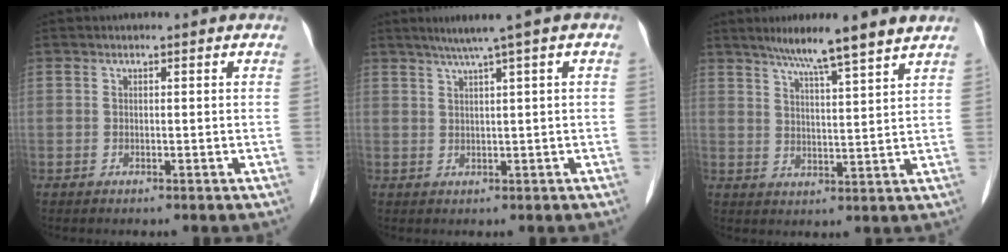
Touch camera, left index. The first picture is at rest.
{"total": 4.5, "force": [2.5, -0.8, 3.7], "torque": [-0.068, 0.013, 0.046]}
{"total": 9.4, "force": [7.7, -0.8, 5.4], "torque": [-0.090, 0.007, 0.116]}